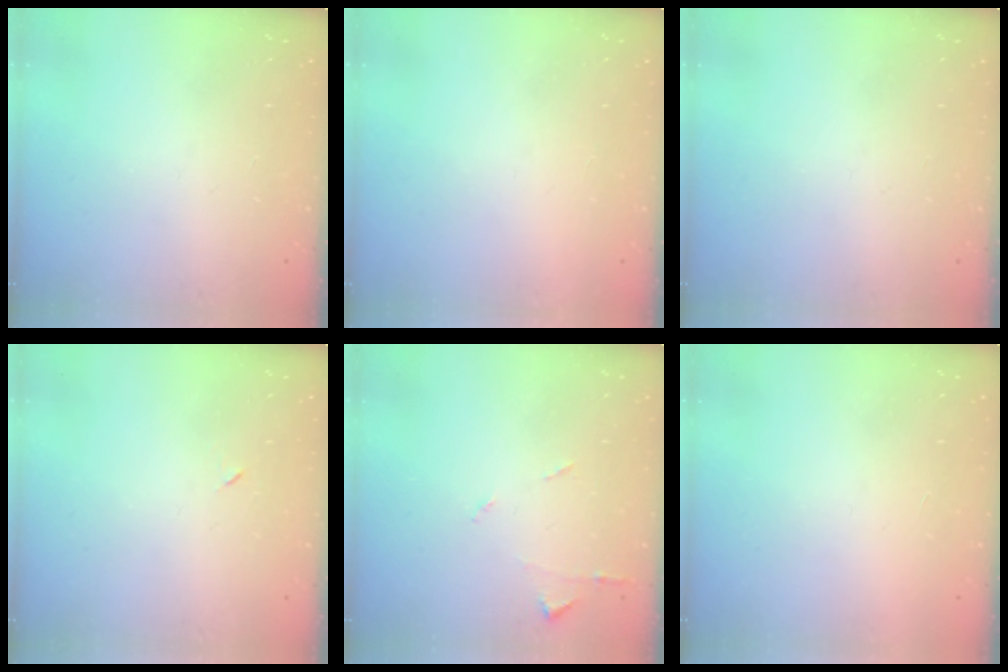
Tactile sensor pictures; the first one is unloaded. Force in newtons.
{"total": 1.5, "press": 1.5, "slide": 0.1}
{"total": 0.0}
{"total": 3.3, "press": 3.2, "slide": 0.7}
{"total": 5.6, "press": 5.6, "slide": 0.8}
{"total": 1.7, "press": 1.7, "slide": 0.1}